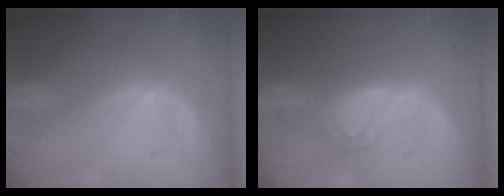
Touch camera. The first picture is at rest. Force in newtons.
{"total": 5.3, "press": 4.6, "slide": 2.6}